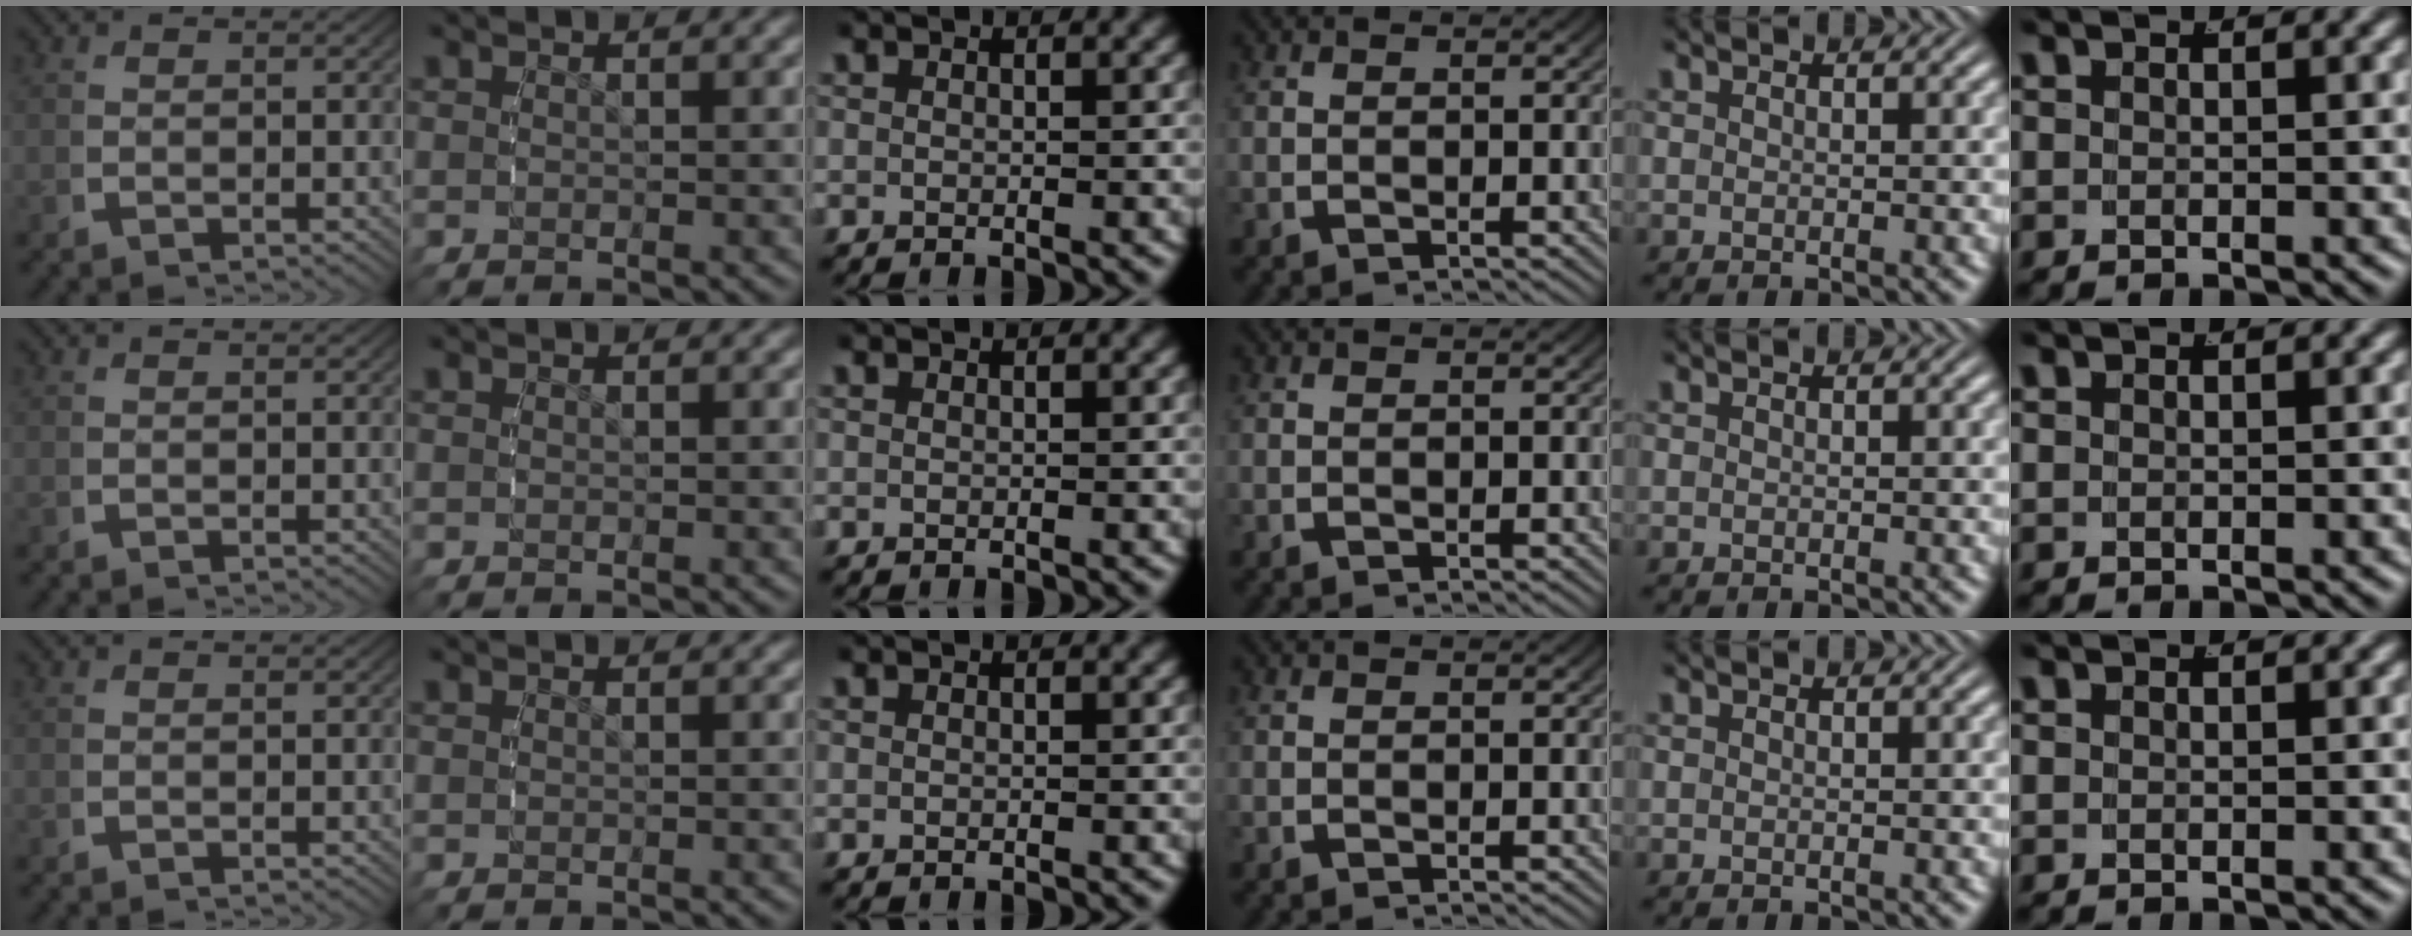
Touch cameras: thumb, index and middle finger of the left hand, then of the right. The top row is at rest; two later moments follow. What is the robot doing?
{"motion": "reach", "object": "stress ball aka squeeze ball"}